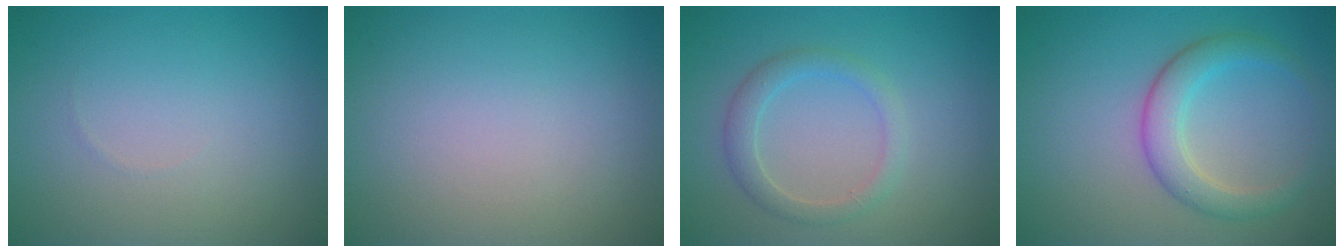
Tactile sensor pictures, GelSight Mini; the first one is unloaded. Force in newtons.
{"total": 0.0}
{"total": 2.3, "press": 2.3, "slide": 0.0}
{"total": 3.5, "press": 3.5, "slide": 0.2}